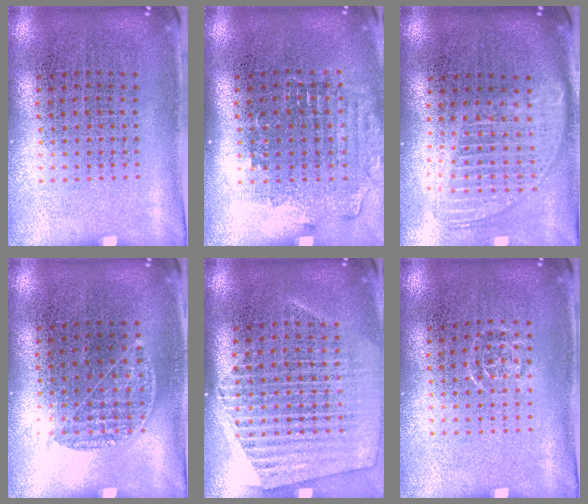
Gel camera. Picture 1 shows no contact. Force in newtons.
{"total": 1.5, "press": 1.3, "slide": 0.7}
{"total": 1.7, "press": 1.4, "slide": 0.9}
{"total": 0.8, "press": 0.7, "slide": 0.5}
{"total": 1.4, "press": 1.3, "slide": 0.5}
{"total": 0.5, "press": 0.5, "slide": 0.2}